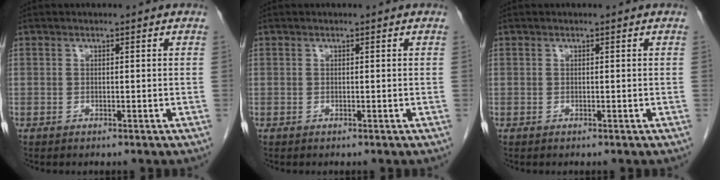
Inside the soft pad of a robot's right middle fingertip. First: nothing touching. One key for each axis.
{"total": 0.0}
{"total": 0.0}